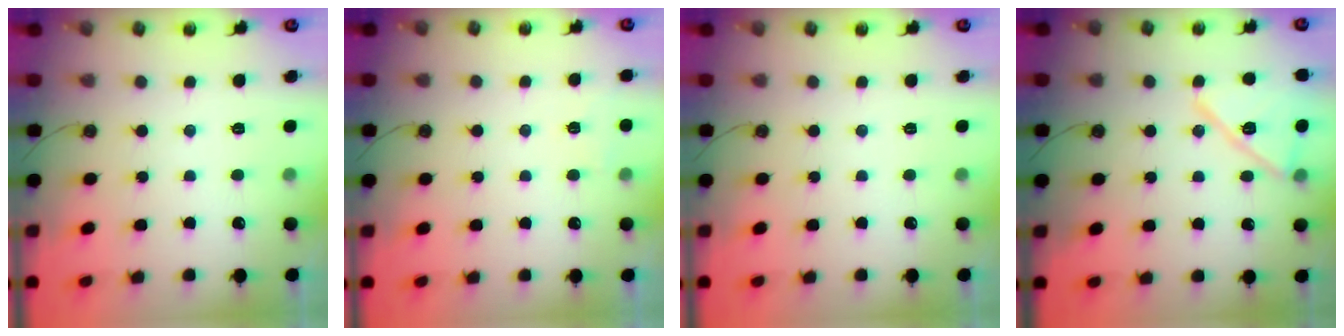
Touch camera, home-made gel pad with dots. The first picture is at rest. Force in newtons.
{"total": 2.7, "press": 2.3, "slide": 1.5}
{"total": 0.0}
{"total": 13.5, "press": 12.3, "slide": 5.6}